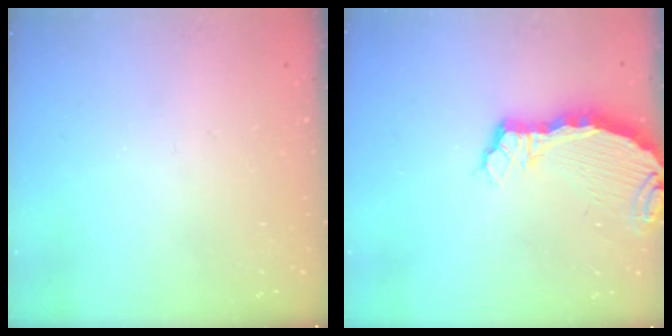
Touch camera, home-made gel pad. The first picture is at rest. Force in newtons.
{"total": 5.0, "press": 5.0, "slide": 0.4}